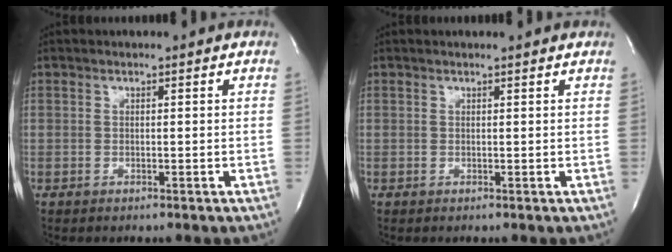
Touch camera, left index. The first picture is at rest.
{"total": 2.9, "force": [2.8, 0.1, 0.7], "torque": [-0.014, 0.011, 0.026]}